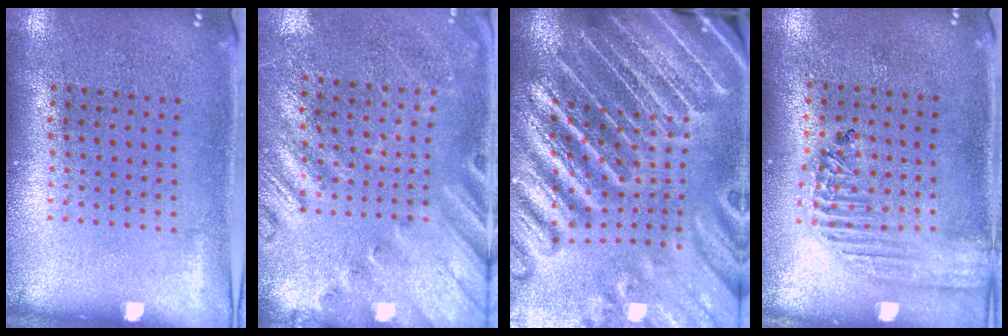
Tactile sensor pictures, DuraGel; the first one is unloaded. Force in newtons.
{"total": 2.3, "press": 2.0, "slide": 1.0}
{"total": 5.5, "press": 4.8, "slide": 2.7}
{"total": 1.8, "press": 1.6, "slide": 0.7}